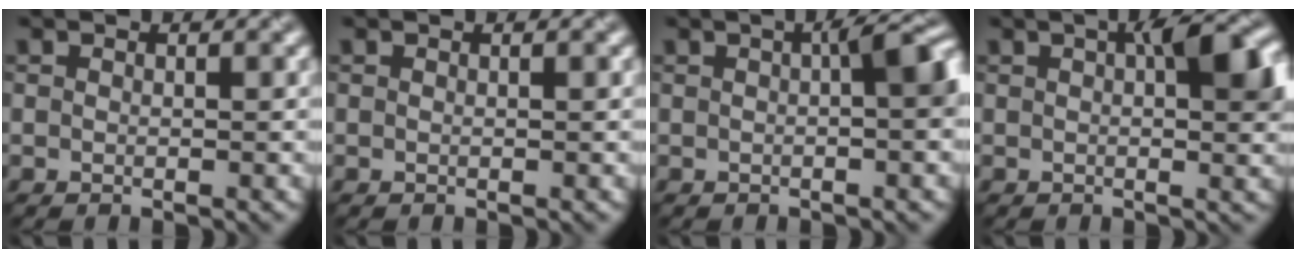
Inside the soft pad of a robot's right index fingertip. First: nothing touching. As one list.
[{"total": 0.0}, {"total": 3.8, "force": [0.5, 0.9, 3.7], "torque": [-0.048, 0.014, 0.004]}, {"total": 5.6, "force": [1.4, 2.1, 5.0], "torque": [-0.065, 0.009, 0.020]}]